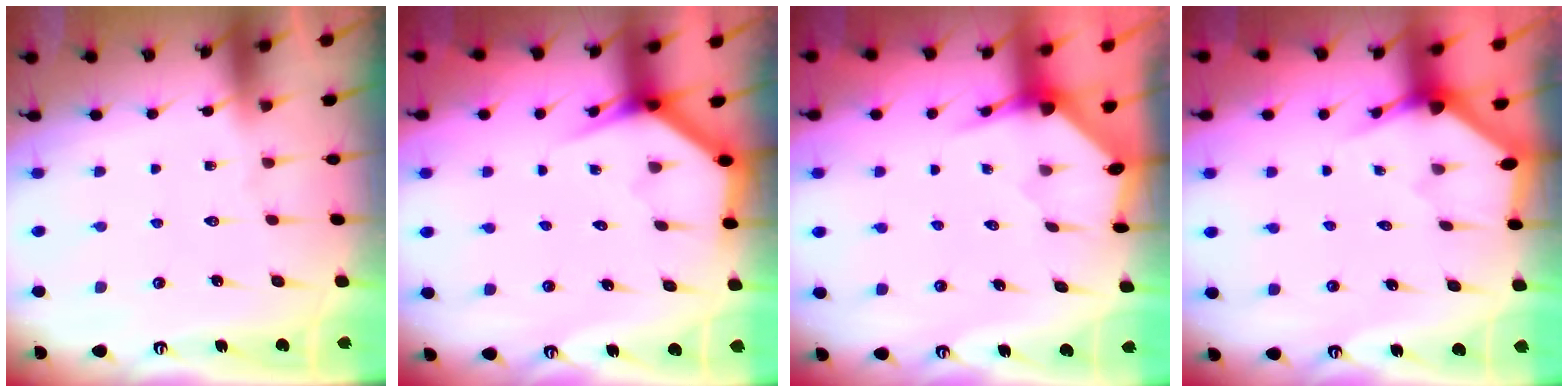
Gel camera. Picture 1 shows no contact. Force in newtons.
{"total": 3.5, "press": 3.5, "slide": 0.2}
{"total": 3.3, "press": 3.3, "slide": 0.3}
{"total": 2.6, "press": 2.6, "slide": 0.2}